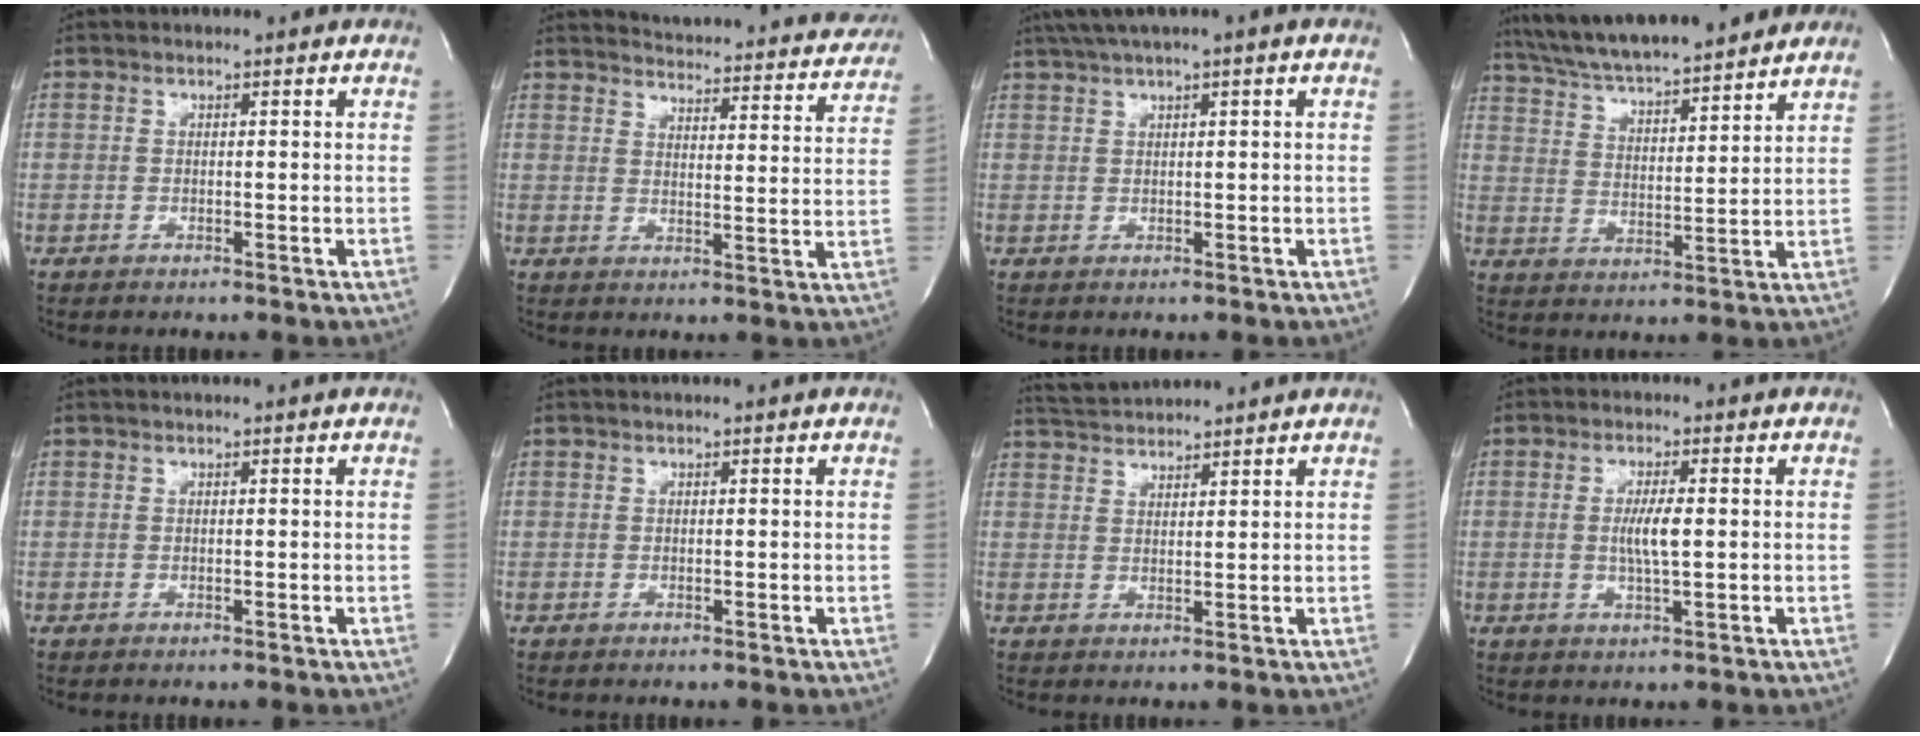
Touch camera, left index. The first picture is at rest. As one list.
[{"total": 23.8, "force": [22.8, 3.5, 5.6], "torque": [-0.078, -0.070, 0.260]}, {"total": 4.2, "force": [2.5, -0.4, 3.4], "torque": [-0.073, 0.020, 0.047]}, {"total": 18.2, "force": [16.2, 2.0, 8.2], "torque": [-0.142, 0.025, 0.257]}, {"total": 1.3, "force": [1.2, 0.0, 0.4], "torque": [-0.013, 0.010, 0.015]}, {"total": 1.1, "force": [1.1, 0.0, 0.3], "torque": [-0.011, 0.009, 0.013]}, {"total": 5.7, "force": [5.6, -0.3, 0.9], "torque": [-0.027, 0.025, 0.097]}, {"total": 4.1, "force": [0.0, 0.3, 4.1], "torque": [-0.078, -0.005, 0.002]}]